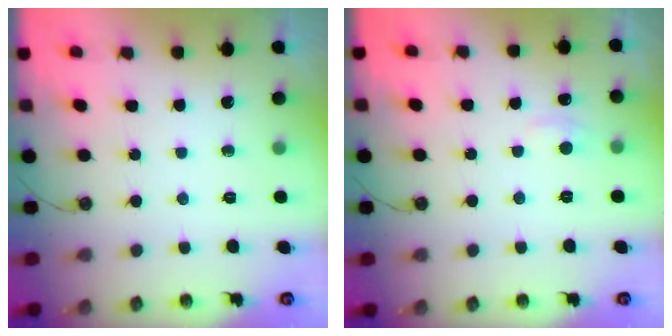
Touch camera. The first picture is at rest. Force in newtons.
{"total": 2.9, "press": 2.8, "slide": 0.5}